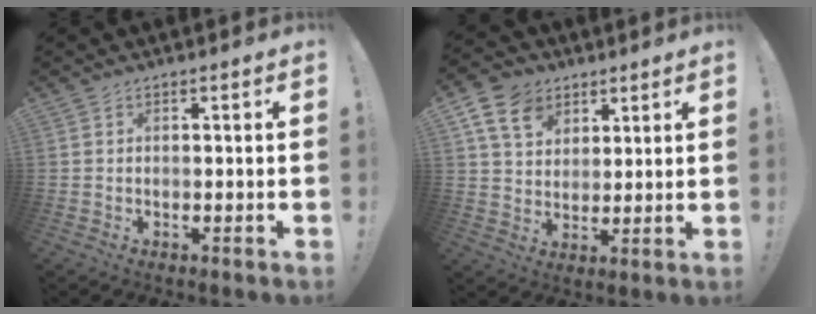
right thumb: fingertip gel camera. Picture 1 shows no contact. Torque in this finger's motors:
{"motor_torque": [0.00, 0.19, 0.50, 0.36, 0.00]}